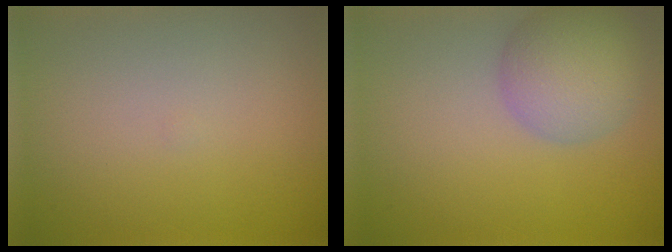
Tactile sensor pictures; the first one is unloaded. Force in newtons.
{"total": 5.6, "press": 5.6, "slide": 0.3}